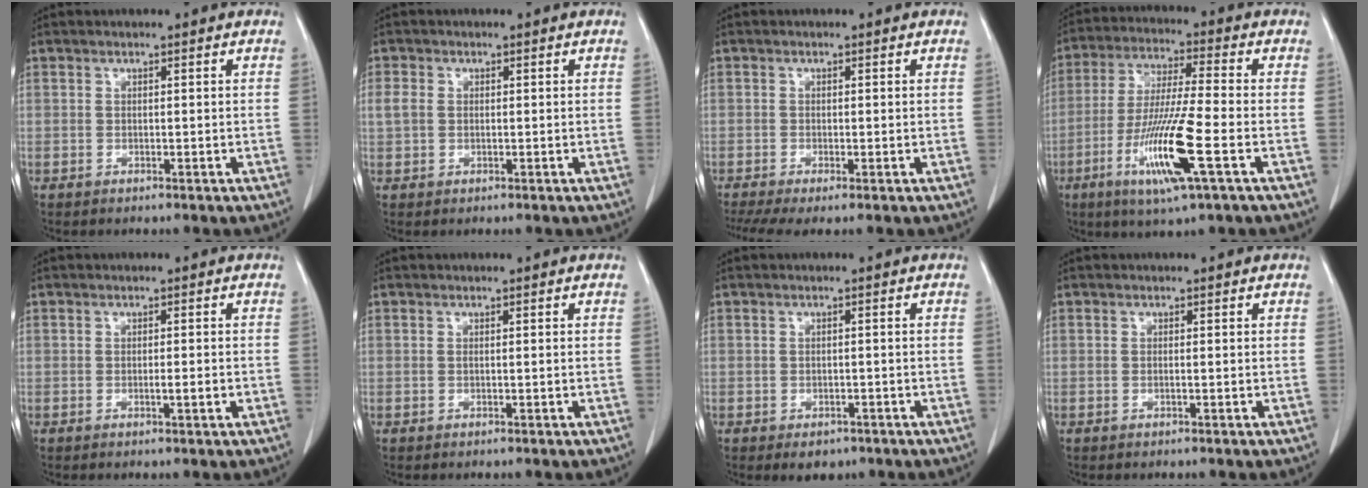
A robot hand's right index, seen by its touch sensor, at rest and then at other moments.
{"total": 2.1, "force": [0.3, 1.7, 1.3], "torque": [-0.039, 0.012, 0.007]}
{"total": 4.9, "force": [-3.2, 1.0, 3.6], "torque": [-0.067, -0.012, -0.059]}
{"total": 13.6, "force": [-4.9, 0.1, 12.6], "torque": [-0.254, -0.024, -0.094]}
{"total": 1.4, "force": [-0.4, 0.1, 1.4], "torque": [-0.023, -0.001, -0.004]}
{"total": 0.0}
{"total": 2.8, "force": [-1.8, 1.7, 1.2], "torque": [-0.008, 0.001, -0.015]}
{"total": 0.0}